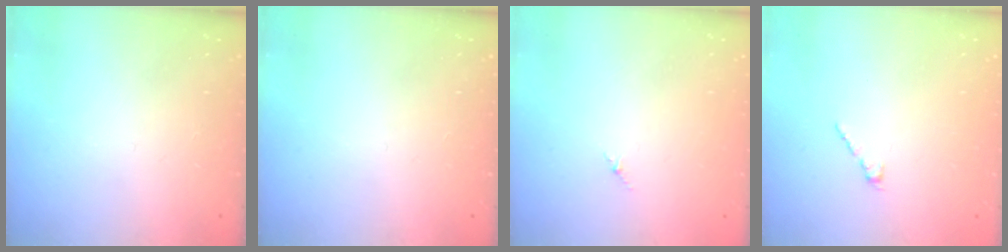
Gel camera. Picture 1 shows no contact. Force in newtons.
{"total": 0.0}
{"total": 1.8, "press": 1.7, "slide": 0.6}
{"total": 2.1, "press": 2.0, "slide": 0.7}